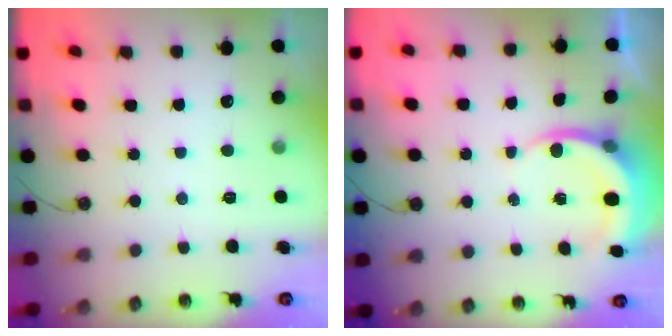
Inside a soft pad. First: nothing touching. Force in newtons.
{"total": 4.5, "press": 4.5, "slide": 0.1}